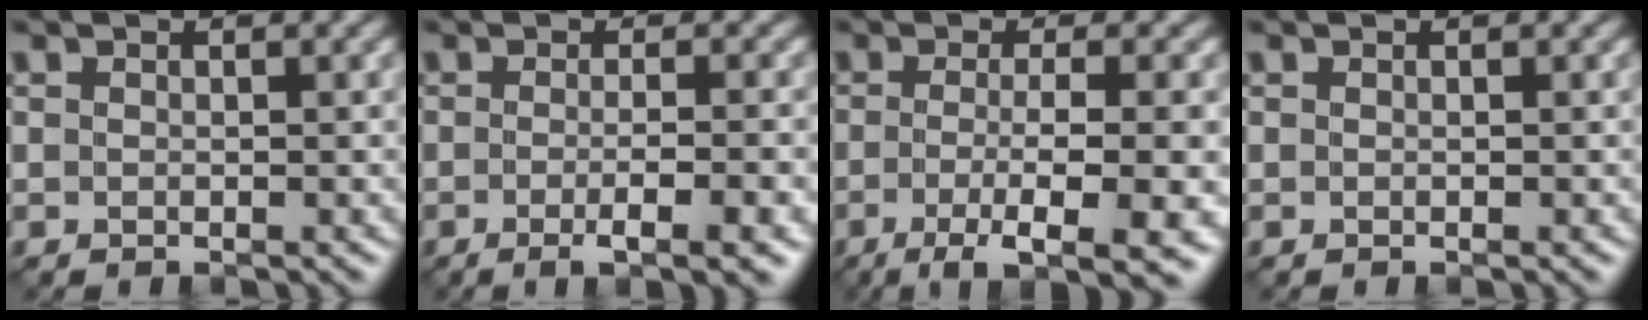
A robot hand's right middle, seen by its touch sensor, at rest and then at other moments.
{"total": 5.1, "force": [-1.6, 1.4, 4.6], "torque": [-0.059, -0.007, -0.019]}
{"total": 8.6, "force": [-3.3, 2.2, 7.6], "torque": [-0.103, -0.016, -0.046]}
{"total": 0.0}